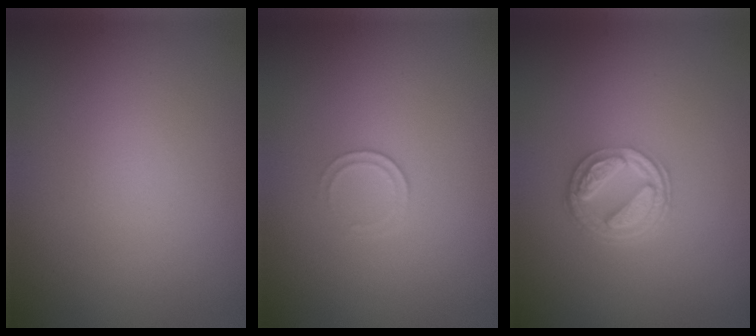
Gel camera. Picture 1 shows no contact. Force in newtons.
{"total": 0.7, "press": 0.3, "slide": 0.6}
{"total": 4.5, "press": 3.3, "slide": 3.0}